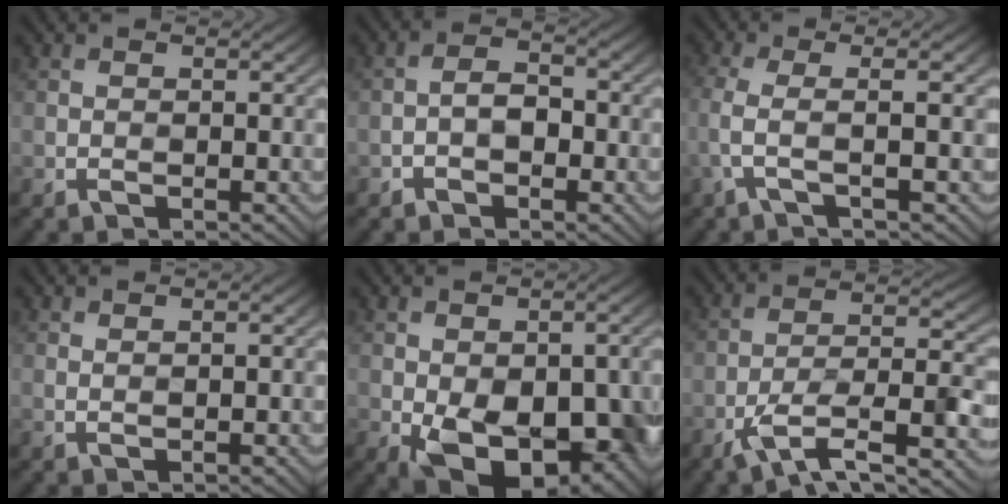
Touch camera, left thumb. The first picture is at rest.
{"total": 1.9, "force": [-0.8, 0.9, 1.4], "torque": [-0.028, 0.004, -0.017]}
{"total": 3.9, "force": [0.1, 0.7, 3.9], "torque": [-0.072, 0.007, -0.018]}
{"total": 1.3, "force": [1.2, -0.2, 0.3], "torque": [-0.003, 0.007, 0.019]}
{"total": 11.9, "force": [-2.7, 7.1, 9.1], "torque": [-0.135, -0.042, -0.022]}
{"total": 10.3, "force": [-6.0, 3.6, 7.6], "torque": [-0.137, -0.006, -0.098]}